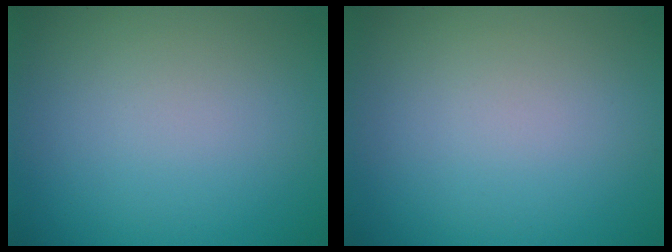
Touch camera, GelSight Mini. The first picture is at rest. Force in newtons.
{"total": 0.0}